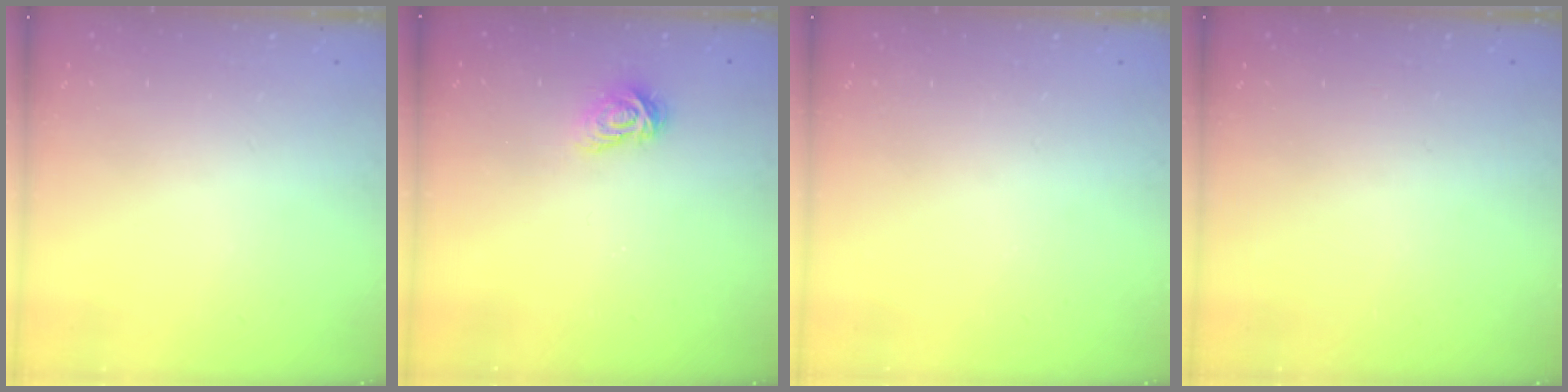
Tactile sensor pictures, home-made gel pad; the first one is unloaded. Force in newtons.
{"total": 5.0, "press": 4.9, "slide": 0.7}
{"total": 0.0}
{"total": 0.0}